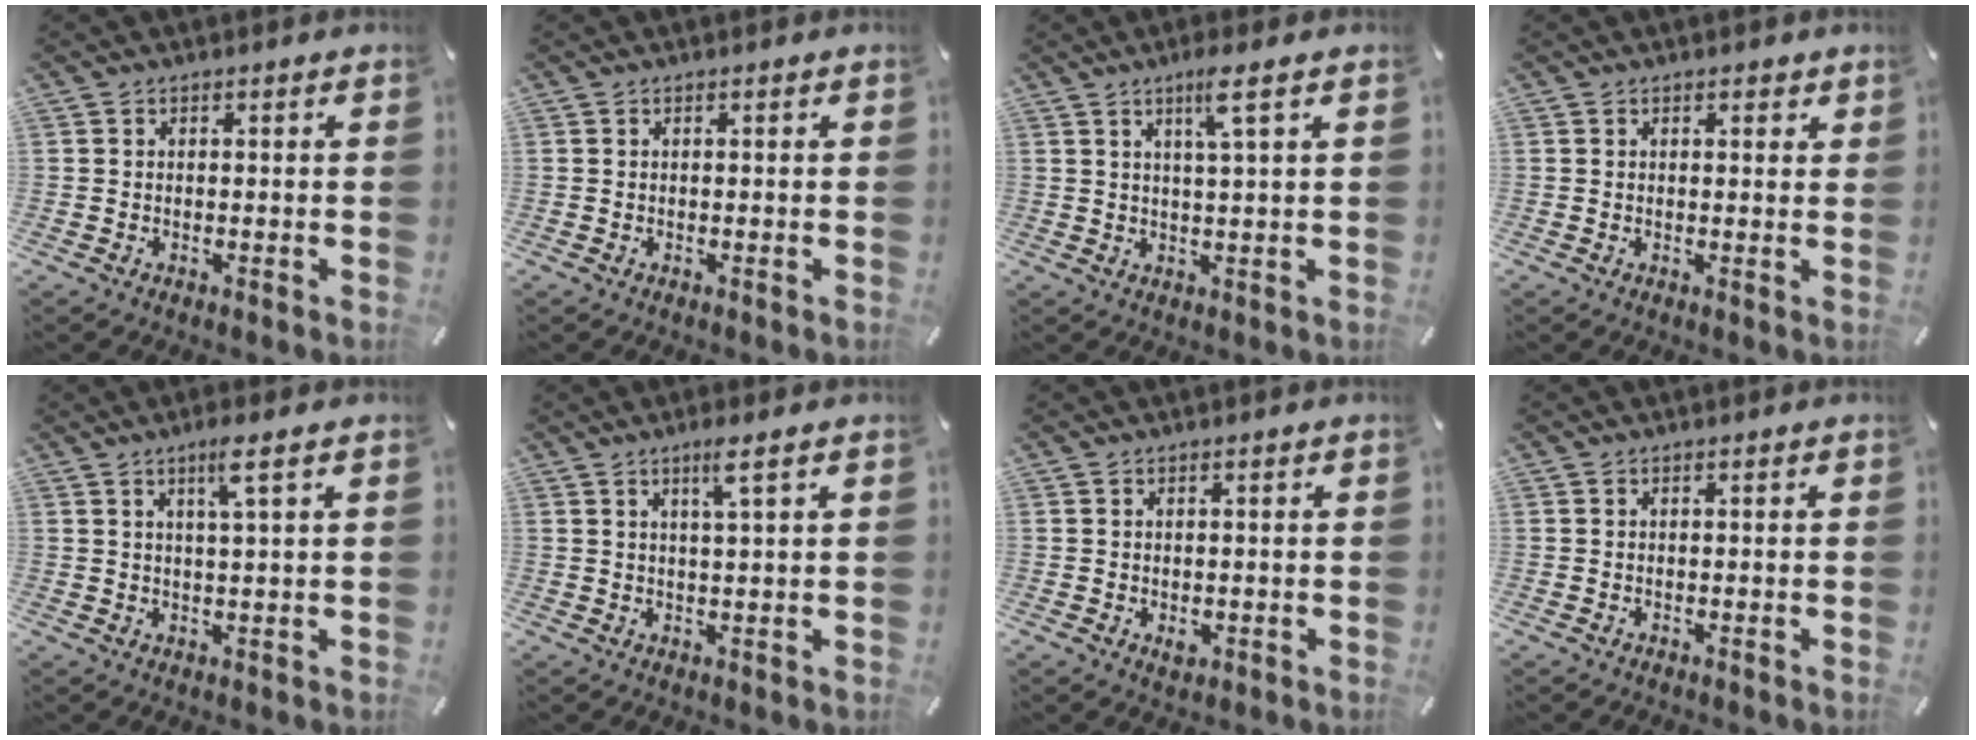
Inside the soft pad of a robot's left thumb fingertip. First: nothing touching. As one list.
[{"total": 0.0}, {"total": 5.6, "force": [2.9, -0.2, 4.8], "torque": [-0.094, -0.003, 0.045]}, {"total": 1.3, "force": [0.7, 0.8, 0.8], "torque": [-0.007, 0.000, 0.011]}, {"total": 4.9, "force": [2.6, -0.1, 4.2], "torque": [-0.080, -0.003, 0.040]}, {"total": 4.4, "force": [2.5, -0.1, 3.6], "torque": [-0.077, -0.002, 0.040]}, {"total": 1.7, "force": [-0.2, 1.3, 1.1], "torque": [-0.019, 0.003, -0.003]}, {"total": 0.0}]